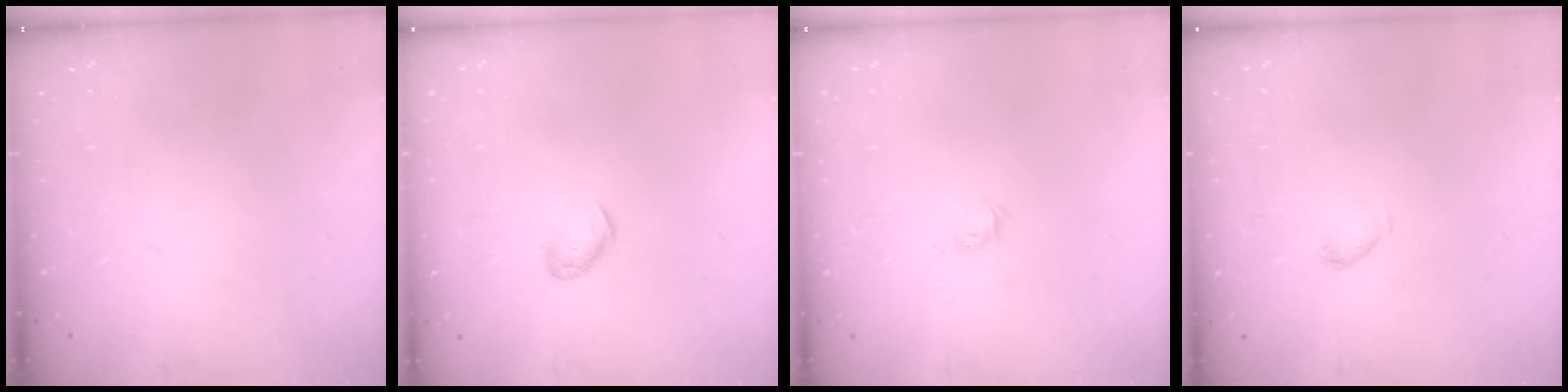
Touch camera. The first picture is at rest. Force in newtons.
{"total": 4.9, "press": 4.8, "slide": 0.9}
{"total": 2.6, "press": 2.5, "slide": 0.6}
{"total": 2.8, "press": 2.8, "slide": 0.5}